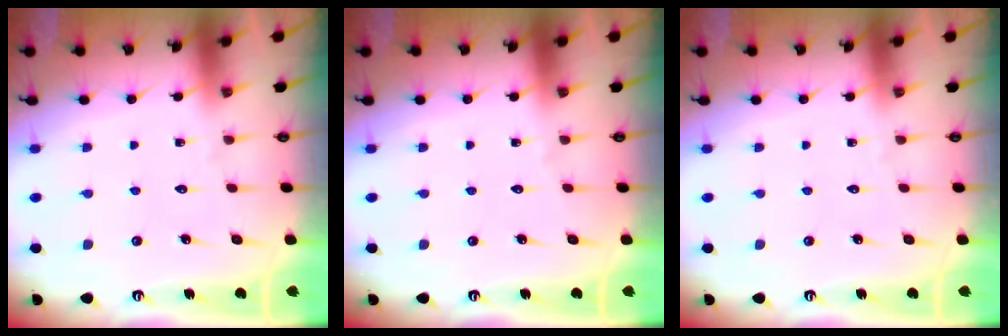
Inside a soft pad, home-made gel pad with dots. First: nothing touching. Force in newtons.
{"total": 0.0}
{"total": 0.0}